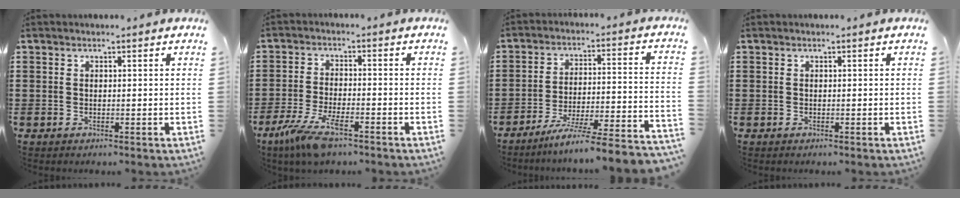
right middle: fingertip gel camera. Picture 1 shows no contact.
{"total": 7.4, "force": [-4.6, 1.6, 5.5], "torque": [-0.128, -0.013, -0.088]}
{"total": 7.8, "force": [-6.7, -1.0, 3.9], "torque": [-0.060, -0.014, -0.132]}
{"total": 0.0}